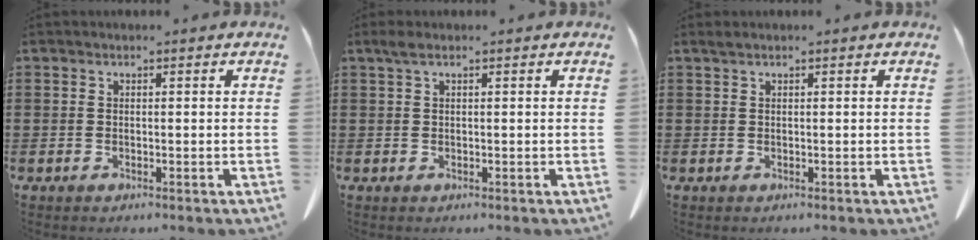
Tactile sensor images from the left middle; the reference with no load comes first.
{"total": 1.3, "force": [0.5, 0.3, 1.2], "torque": [-0.025, 0.003, 0.008]}
{"total": 0.5, "force": [0.3, 0.0, 0.4], "torque": [-0.009, 0.001, 0.007]}